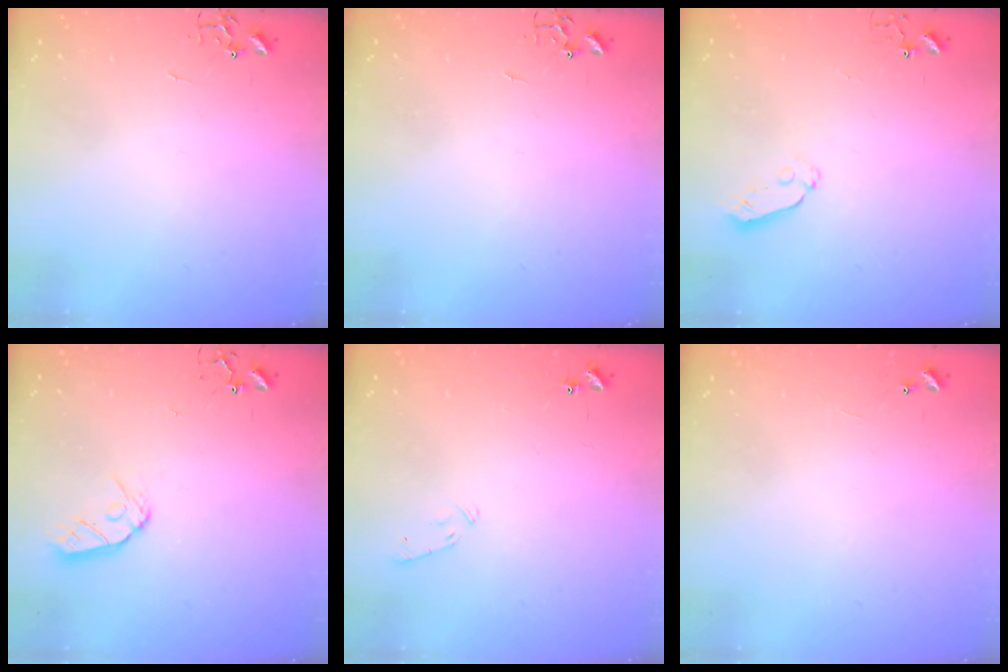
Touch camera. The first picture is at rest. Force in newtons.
{"total": 0.0}
{"total": 4.1, "press": 4.1, "slide": 0.1}
{"total": 8.6, "press": 8.5, "slide": 0.7}
{"total": 6.7, "press": 6.7, "slide": 1.0}
{"total": 5.1, "press": 5.0, "slide": 0.3}